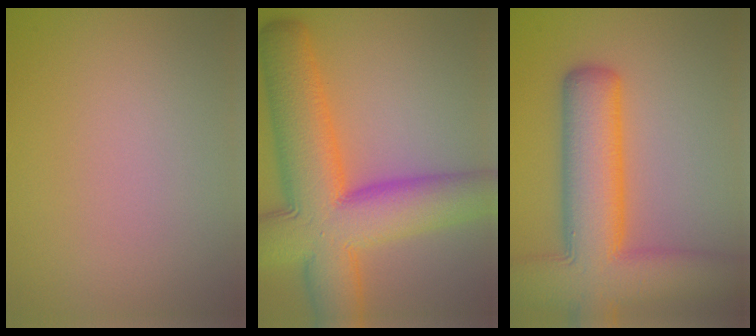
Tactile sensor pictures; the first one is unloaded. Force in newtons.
{"total": 13.4, "press": 13.4, "slide": 0.5}
{"total": 11.0, "press": 11.0, "slide": 0.5}